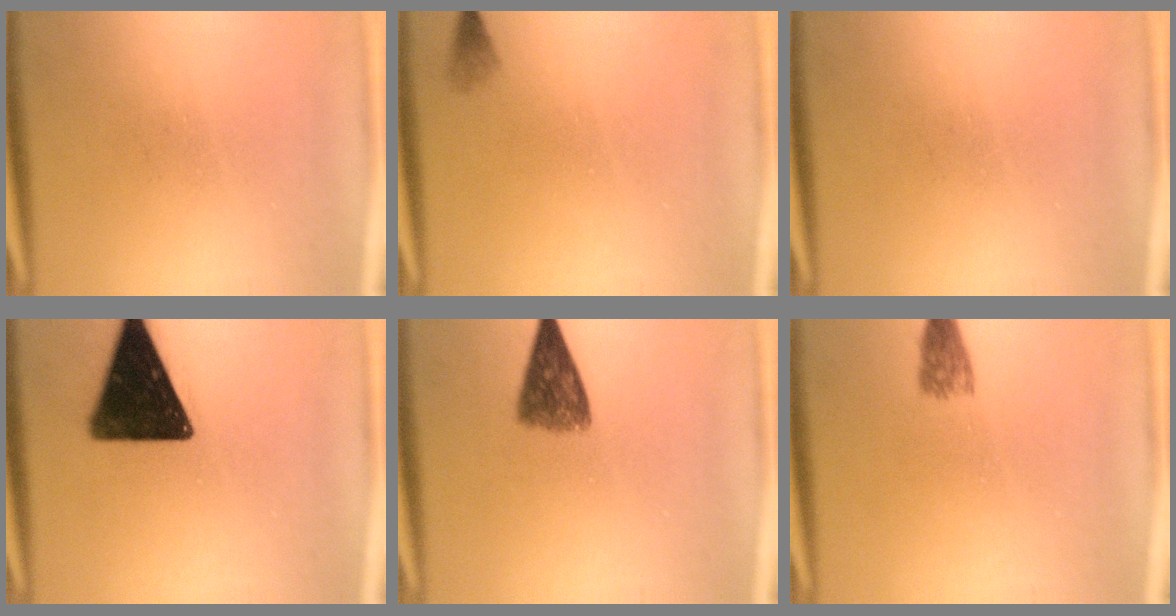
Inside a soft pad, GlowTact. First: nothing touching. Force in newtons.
{"total": 1.0}
{"total": 0.0}
{"total": 17.2}
{"total": 6.1}
{"total": 2.7}